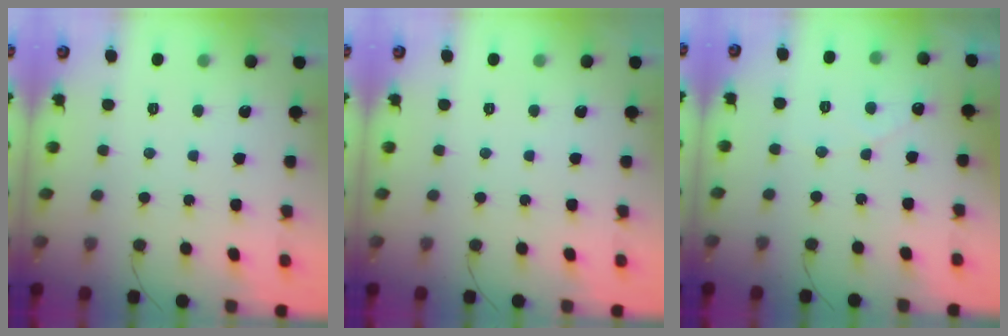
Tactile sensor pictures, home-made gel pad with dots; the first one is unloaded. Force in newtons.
{"total": 0.0}
{"total": 3.0, "press": 3.0, "slide": 0.1}